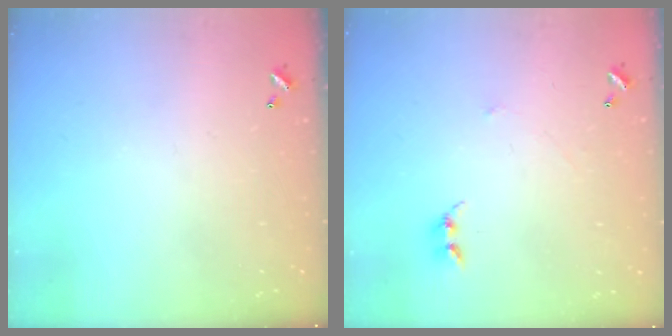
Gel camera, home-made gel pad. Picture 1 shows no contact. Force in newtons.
{"total": 2.6, "press": 2.6, "slide": 0.3}